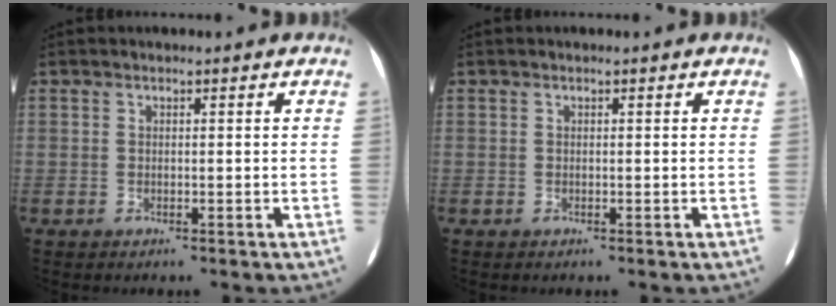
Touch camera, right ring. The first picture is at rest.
{"total": 0.0}